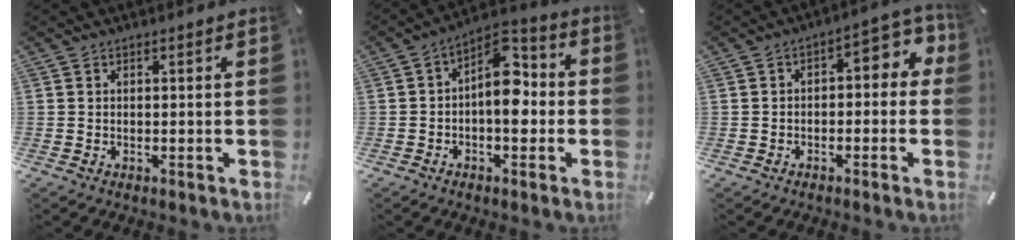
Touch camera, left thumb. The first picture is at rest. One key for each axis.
{"total": 10.1, "fx": -0.2, "fy": 5.9, "fz": 8.2, "tx": -0.111, "ty": -0.010, "tz": -0.007}
{"total": 5.5, "fx": -0.4, "fy": 3.4, "fz": 4.3, "tx": -0.051, "ty": -0.005, "tz": -0.017}